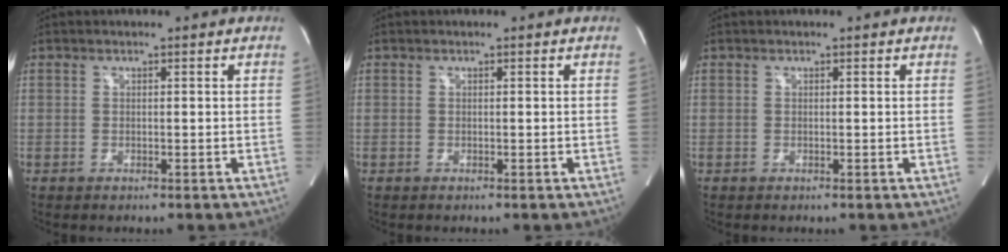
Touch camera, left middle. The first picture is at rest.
{"total": 0.0}
{"total": 0.0}